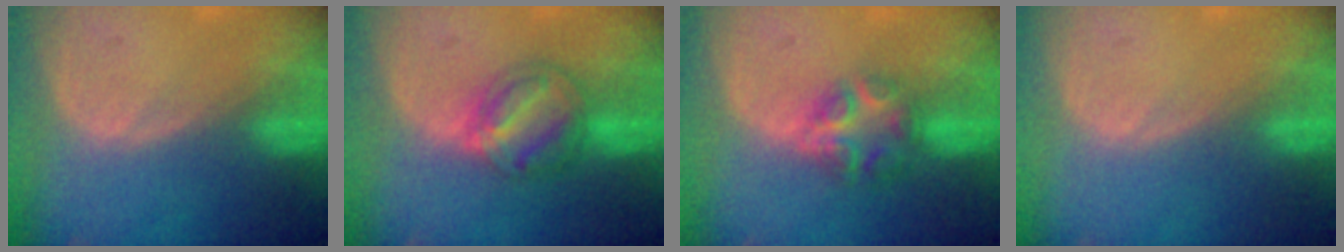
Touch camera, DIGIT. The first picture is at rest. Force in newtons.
{"total": 6.2, "press": 6.1, "slide": 1.3}
{"total": 6.1, "press": 5.4, "slide": 2.8}
{"total": 0.0}